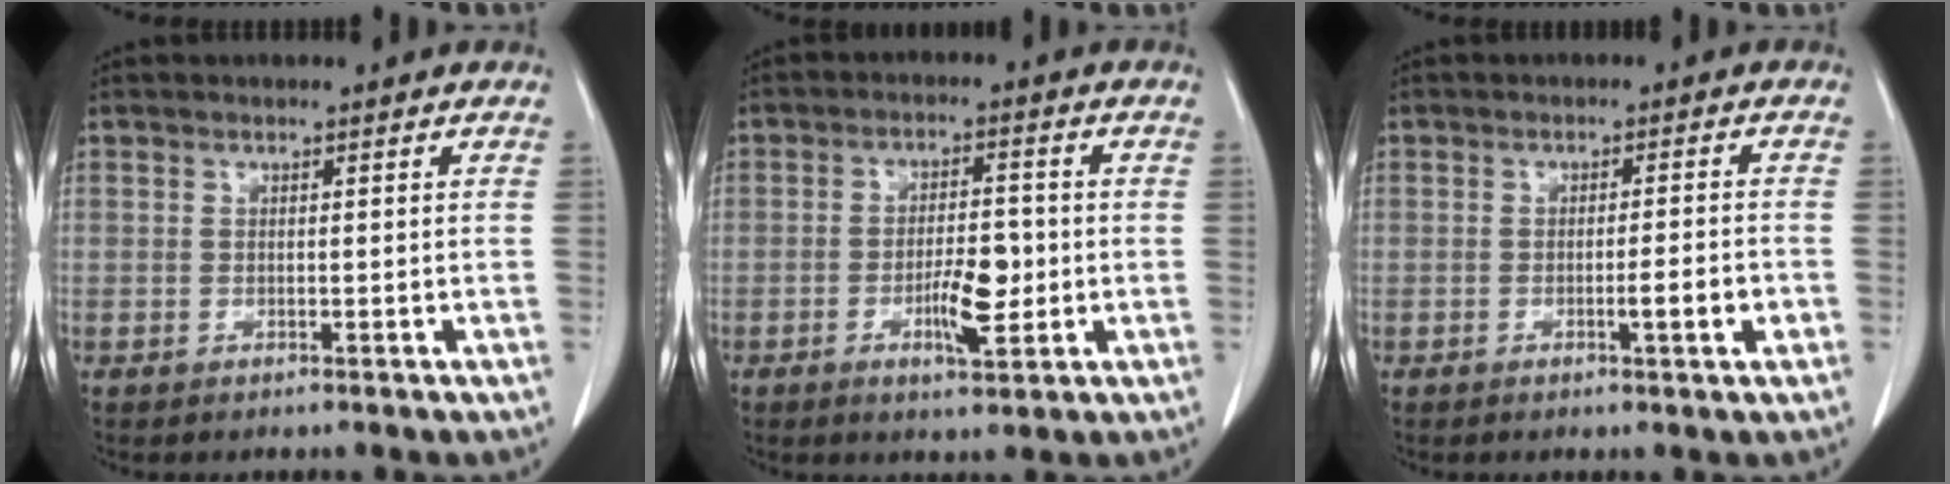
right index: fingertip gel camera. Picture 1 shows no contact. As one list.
[{"total": 6.6, "force": [-1.7, 1.9, 6.0], "torque": [-0.104, -0.001, -0.025]}, {"total": 3.8, "force": [-1.4, 0.1, 3.6], "torque": [-0.051, -0.003, -0.020]}]